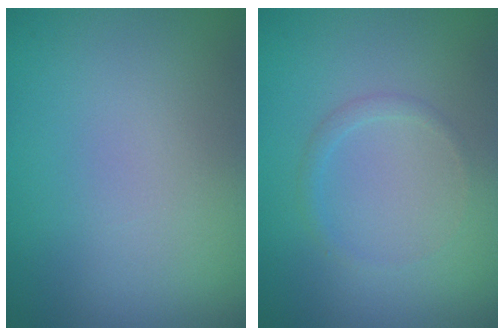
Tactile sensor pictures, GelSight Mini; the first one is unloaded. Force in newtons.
{"total": 0.9, "press": 0.9, "slide": 0.0}